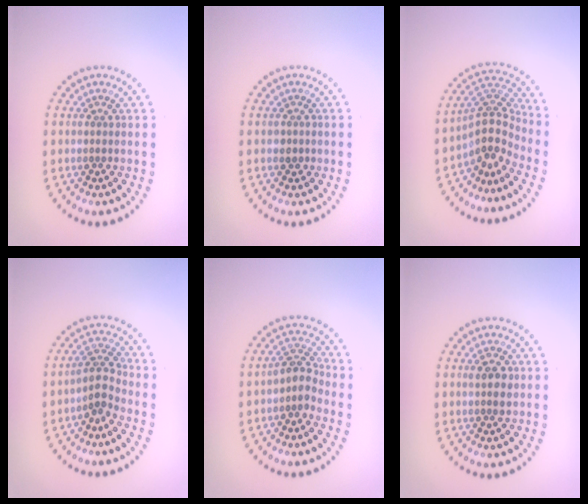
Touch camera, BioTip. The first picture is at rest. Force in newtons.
{"total": 0.9, "press": 0.8, "slide": 0.4}
{"total": 4.0, "press": 2.7, "slide": 2.9}
{"total": 2.4, "press": 2.1, "slide": 1.3}
{"total": 2.7, "press": 2.1, "slide": 1.7}
{"total": 1.7, "press": 1.7, "slide": 0.3}